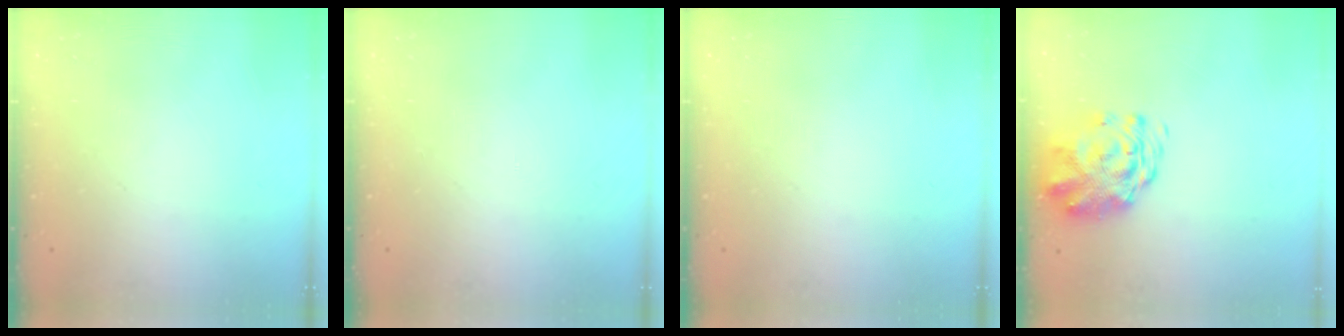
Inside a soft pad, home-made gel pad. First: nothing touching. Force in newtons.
{"total": 0.0}
{"total": 0.0}
{"total": 3.2, "press": 3.0, "slide": 1.0}